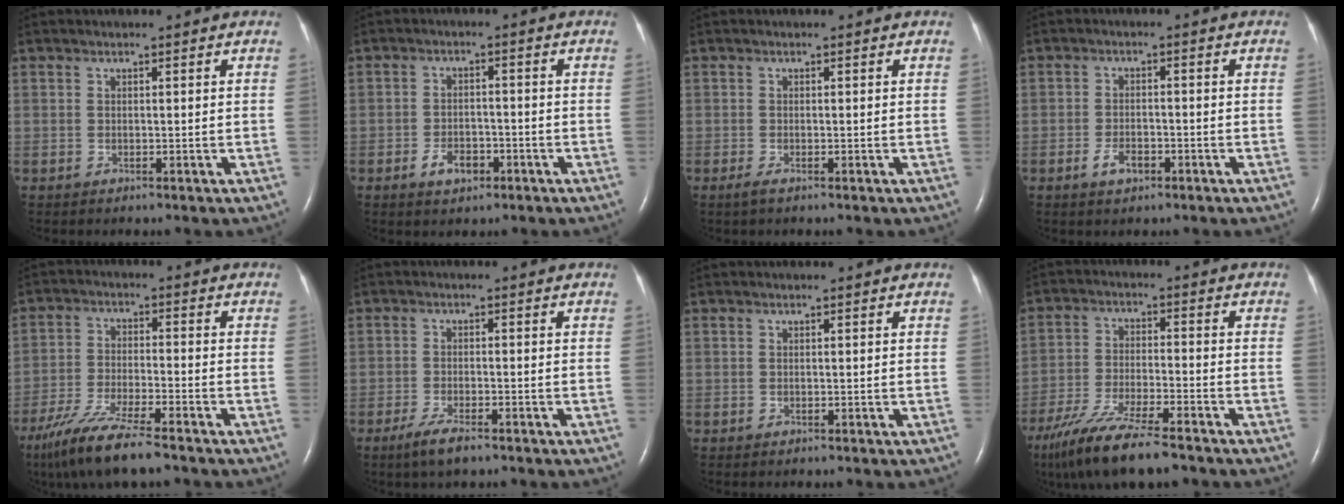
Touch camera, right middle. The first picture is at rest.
{"total": 4.0, "force": [-2.2, 2.4, 2.5], "torque": [-0.045, 0.003, -0.033]}
{"total": 1.0, "force": [-0.6, 0.1, 0.7], "torque": [-0.024, -0.005, -0.015]}
{"total": 3.2, "force": [-1.7, 1.6, 2.1], "torque": [-0.046, 0.002, -0.029]}
{"total": 11.1, "force": [-8.5, 0.9, 7.0], "torque": [-0.136, -0.034, -0.150]}
{"total": 4.2, "force": [-2.9, 0.8, 2.9], "torque": [-0.068, -0.008, -0.052]}
{"total": 0.0}
{"total": 13.5, "force": [-10.6, 1.8, 8.3], "torque": [-0.165, -0.039, -0.183]}